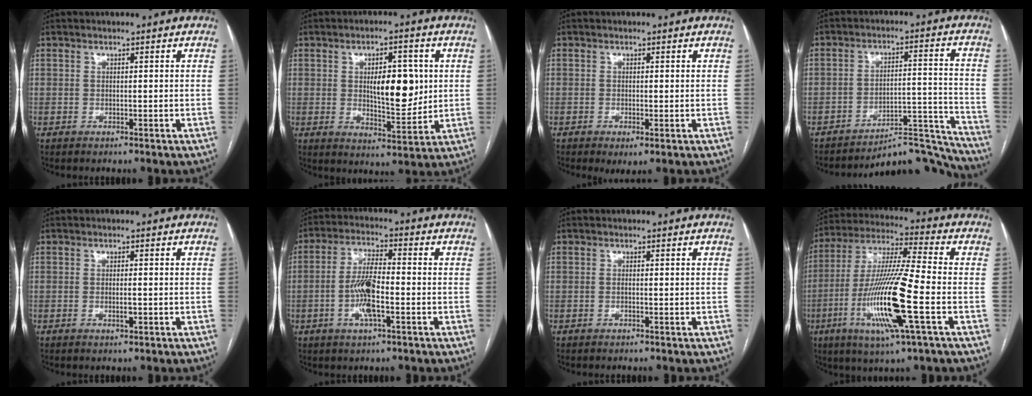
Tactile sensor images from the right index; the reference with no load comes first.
{"total": 9.4, "force": [1.4, 3.5, 8.6], "torque": [-0.128, 0.000, 0.029]}
{"total": 2.0, "force": [-0.7, 0.5, 1.8], "torque": [-0.026, -0.005, -0.007]}
{"total": 12.6, "force": [-12.5, 1.3, 0.3], "torque": [0.025, 0.060, -0.180]}
{"total": 1.5, "force": [-0.4, 0.4, 1.4], "torque": [-0.027, -0.002, -0.006]}
{"total": 7.9, "force": [-2.1, 1.6, 7.4], "torque": [-0.149, 0.002, -0.042]}
{"total": 0.8, "force": [-0.3, 0.0, 0.7], "torque": [-0.014, 0.000, -0.004]}
{"total": 17.5, "force": [-5.3, 0.4, 16.7], "torque": [-0.341, -0.018, -0.101]}